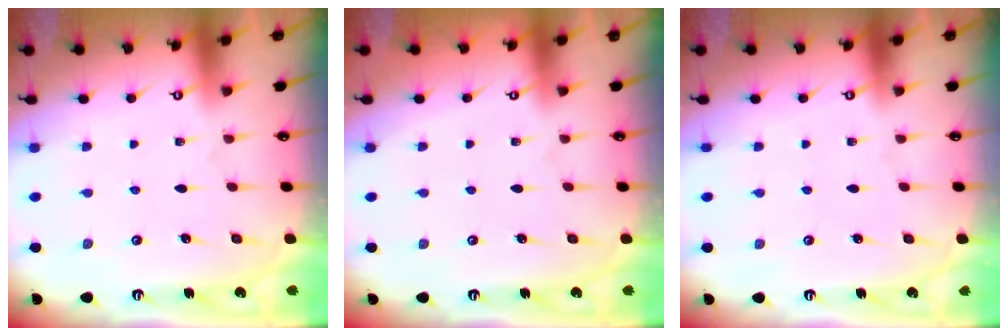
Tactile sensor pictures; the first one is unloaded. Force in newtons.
{"total": 0.8, "press": 0.7, "slide": 0.4}
{"total": 0.0}